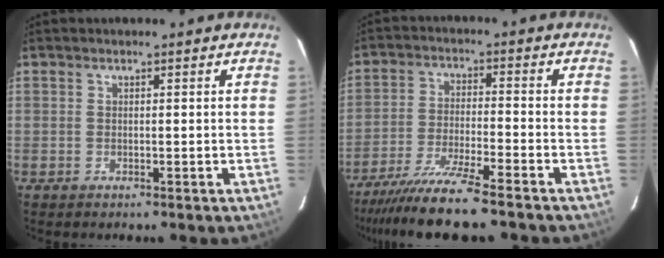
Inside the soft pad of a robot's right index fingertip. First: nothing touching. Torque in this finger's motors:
{"motor_torque": [1.20, -0.94, 0.62, 0.18]}